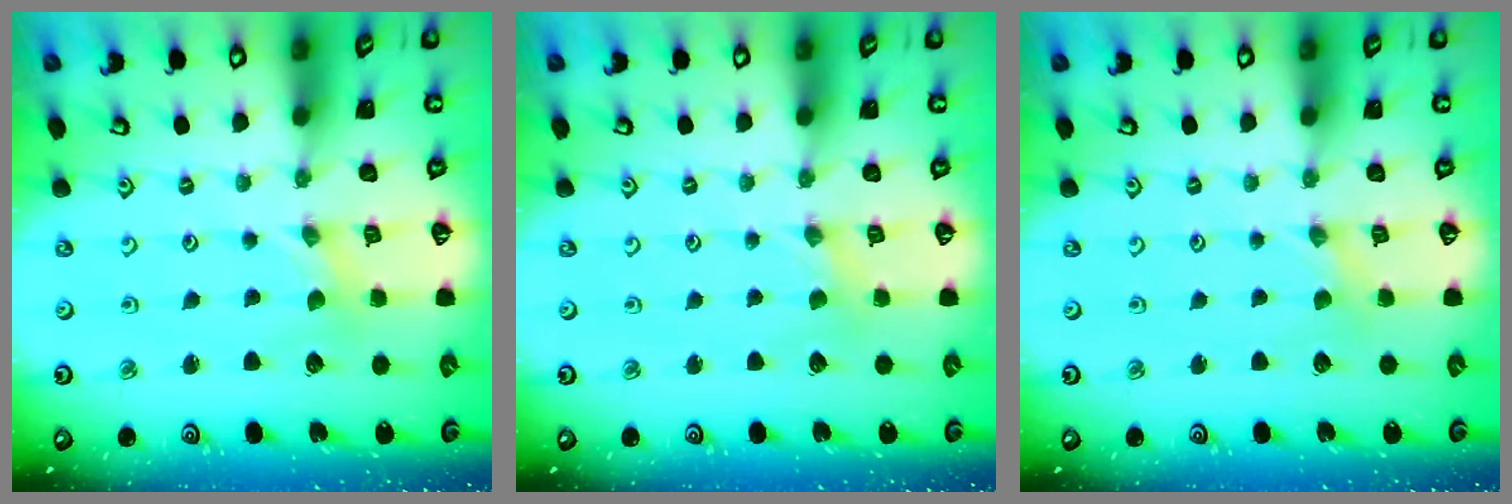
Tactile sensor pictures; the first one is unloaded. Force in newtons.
{"total": 1.5, "press": 1.5, "slide": 0.2}
{"total": 0.7, "press": 0.7, "slide": 0.1}